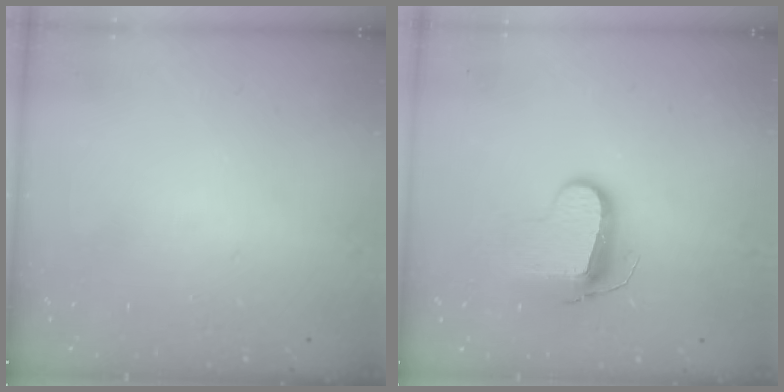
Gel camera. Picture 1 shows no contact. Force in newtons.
{"total": 9.7, "press": 9.7, "slide": 0.4}